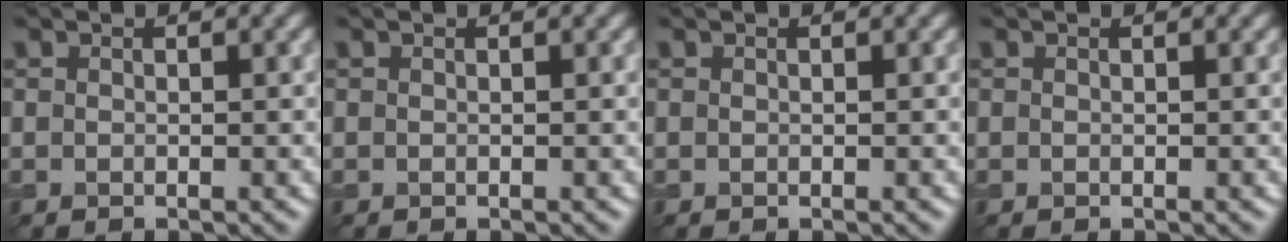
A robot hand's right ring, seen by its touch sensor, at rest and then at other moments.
{"total": 0.0}
{"total": 0.0}
{"total": 0.0}